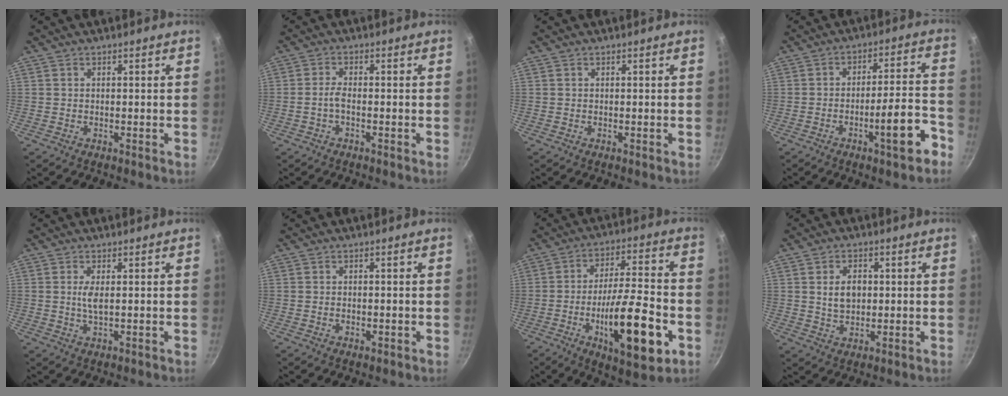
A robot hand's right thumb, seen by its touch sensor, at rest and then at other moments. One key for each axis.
{"total": 2.3, "fx": -0.9, "fy": 0.9, "fz": 2.0, "tx": -0.045, "ty": 0.012, "tz": -0.023}
{"total": 0.0}
{"total": 10.8, "fx": -5.6, "fy": 2.3, "fz": 9.0, "tx": -0.112, "ty": 0.051, "tz": -0.076}
{"total": 2.7, "fx": 0.4, "fy": 0.9, "fz": 2.6, "tx": -0.055, "ty": -0.002, "tz": 0.009}
{"total": 1.2, "fx": -0.3, "fy": 0.8, "fz": 0.9, "tx": -0.013, "ty": 0.001, "tz": -0.006}
{"total": 19.7, "fx": -6.2, "fy": 6.1, "fz": 17.6, "tx": -0.267, "ty": 0.027, "tz": -0.092}
{"total": 5.6, "fx": 0.8, "fy": 4.0, "fz": 4.0, "tx": -0.053, "ty": -0.002, "tz": 0.016}